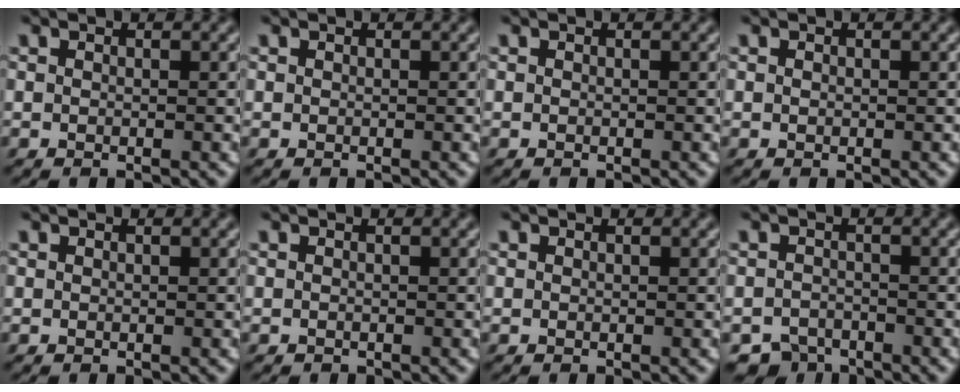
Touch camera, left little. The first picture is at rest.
{"total": 0.0}
{"total": 0.0}
{"total": 0.0}
{"total": 0.0}
{"total": 0.0}
{"total": 0.0}
{"total": 2.7, "force": [-2.3, 1.4, 0.2], "torque": [0.007, 0.005, -0.047]}